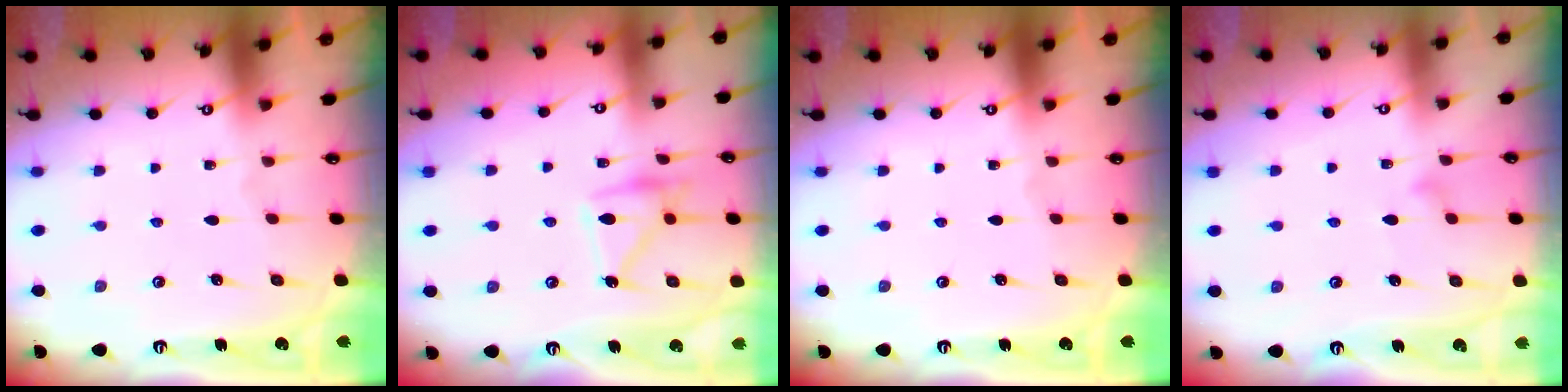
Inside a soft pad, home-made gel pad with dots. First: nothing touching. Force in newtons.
{"total": 13.3, "press": 13.2, "slide": 0.8}
{"total": 0.0}
{"total": 9.0, "press": 9.0, "slide": 0.4}